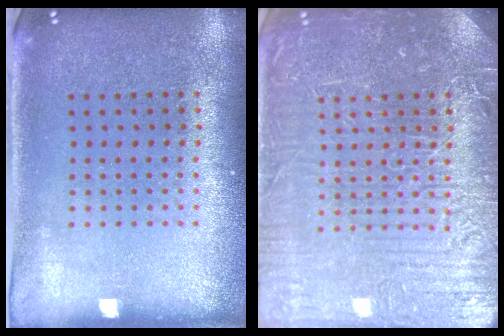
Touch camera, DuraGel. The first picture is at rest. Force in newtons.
{"total": 7.8, "press": 7.8, "slide": 1.0}